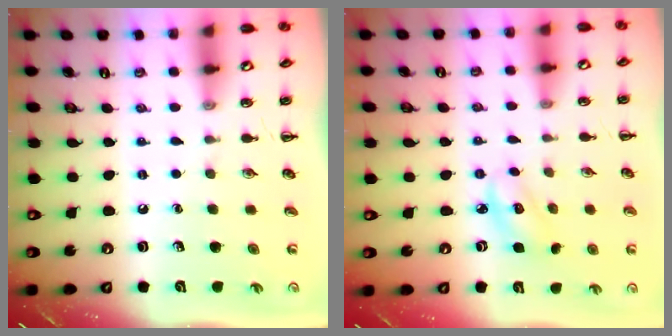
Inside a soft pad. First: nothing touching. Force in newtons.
{"total": 3.1, "press": 3.0, "slide": 0.7}